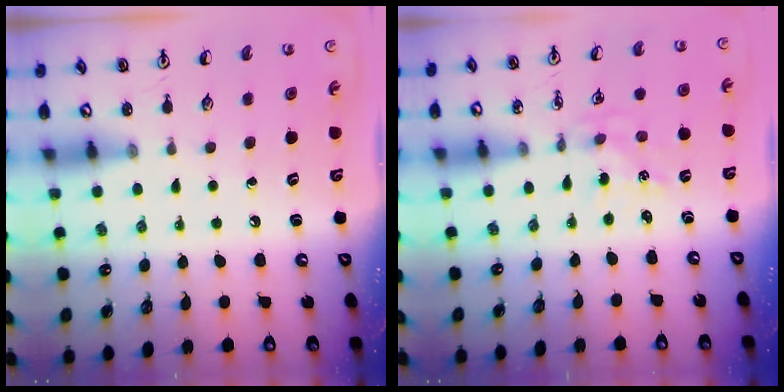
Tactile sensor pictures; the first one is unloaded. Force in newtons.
{"total": 0.7, "press": 0.6, "slide": 0.2}